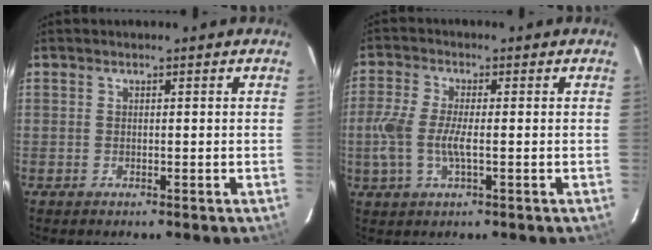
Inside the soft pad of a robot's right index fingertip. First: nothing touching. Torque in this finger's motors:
{"motor_torque": [0.84, -0.19, 0.54, 0.13]}